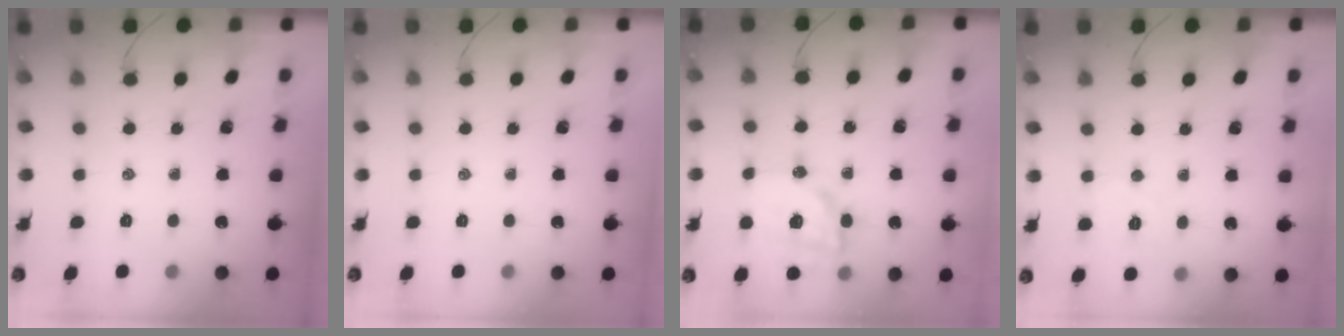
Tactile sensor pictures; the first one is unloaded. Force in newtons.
{"total": 0.0}
{"total": 15.0, "press": 14.6, "slide": 3.3}
{"total": 3.9, "press": 3.8, "slide": 0.9}